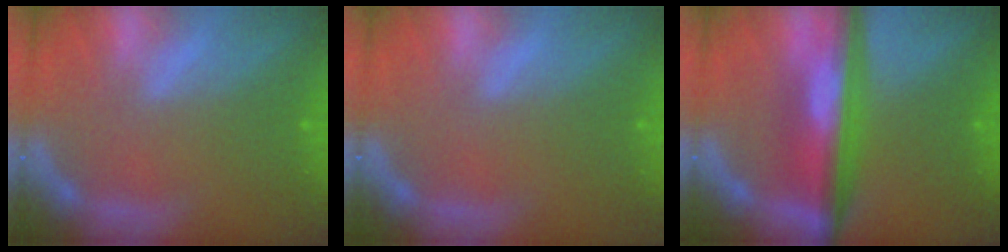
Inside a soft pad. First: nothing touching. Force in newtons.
{"total": 0.0}
{"total": 8.1}